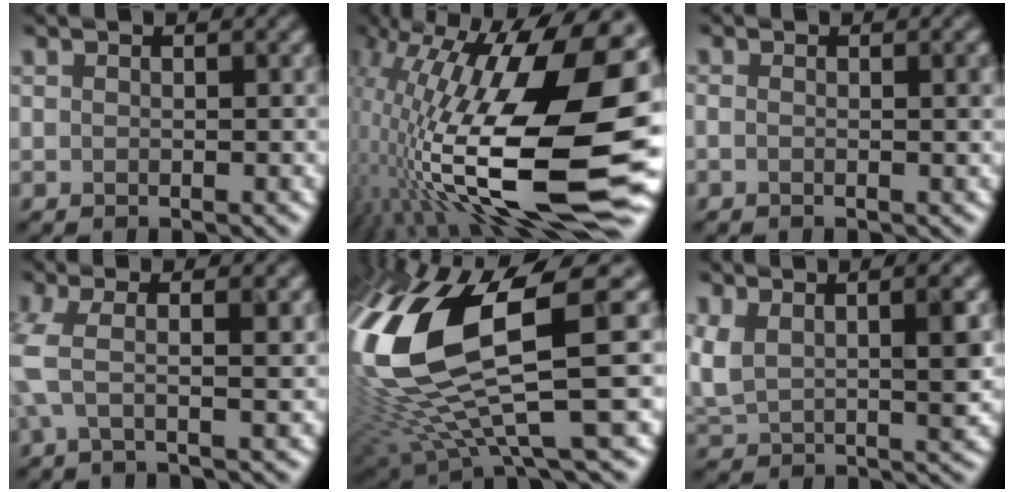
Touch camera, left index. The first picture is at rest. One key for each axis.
{"total": 19.2, "fx": 0.9, "fy": 8.6, "fz": 17.2, "tx": -0.335, "ty": -0.015, "tz": 0.015}
{"total": 1.1, "fx": -0.2, "fy": 0.3, "fz": 1.1, "tx": -0.017, "ty": -0.004, "tz": -0.010}
{"total": 4.0, "fx": 0.1, "fy": 1.0, "fz": 3.9, "tx": -0.075, "ty": 0.002, "tz": -0.007}
{"total": 15.7, "fx": 2.4, "fy": 5.4, "fz": 14.6, "tx": -0.325, "ty": -0.027, "tz": 0.068}
{"total": 6.0, "fx": 2.3, "fy": 2.2, "fz": 5.1, "tx": -0.099, "ty": -0.001, "tz": 0.047}